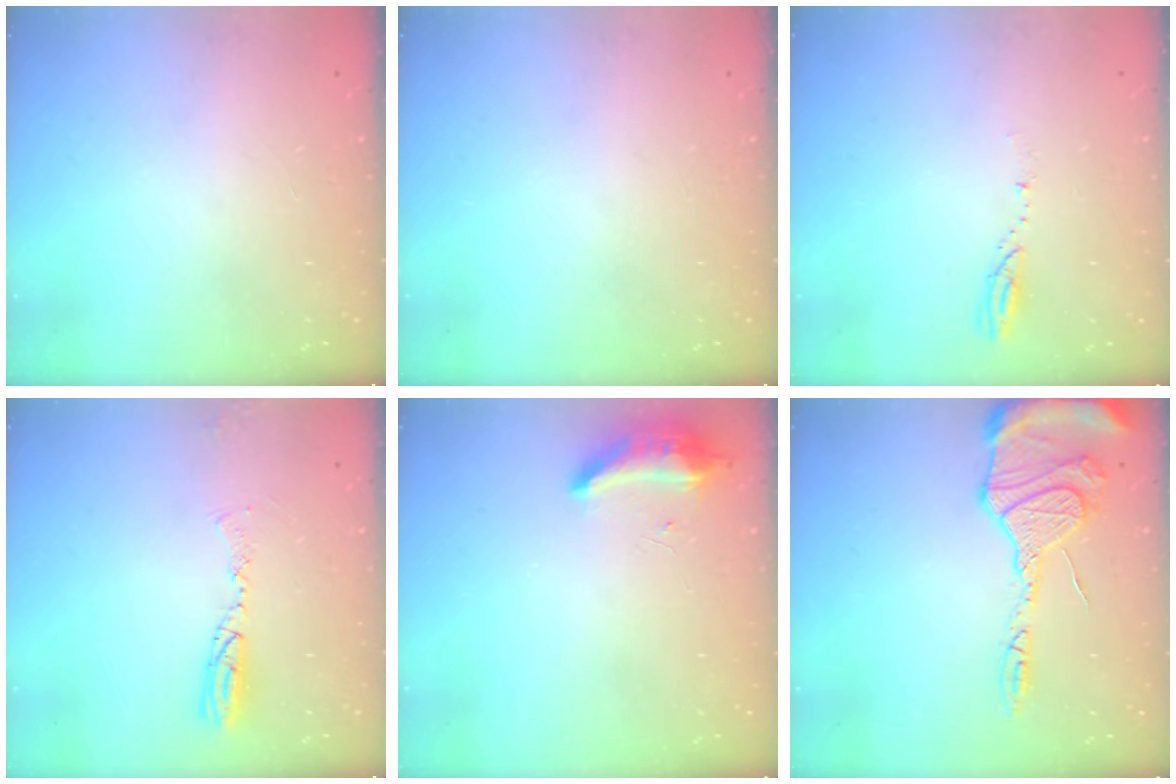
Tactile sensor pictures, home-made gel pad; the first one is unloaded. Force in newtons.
{"total": 0.0}
{"total": 3.7, "press": 3.7, "slide": 0.3}
{"total": 9.8, "press": 7.6, "slide": 6.3}
{"total": 8.7, "press": 8.5, "slide": 1.8}
{"total": 16.8, "press": 16.7, "slide": 2.0}